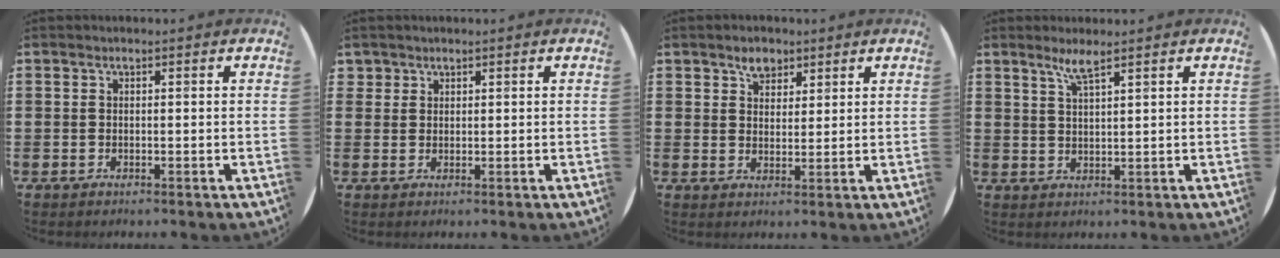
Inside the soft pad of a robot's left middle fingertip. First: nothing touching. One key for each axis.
{"total": 1.3, "fx": 1.1, "fy": 0.7, "fz": 0.1, "tx": 0.006, "ty": 0.000, "tz": 0.019}
{"total": 3.1, "fx": 2.4, "fy": 1.8, "fz": 0.8, "tx": -0.003, "ty": -0.002, "tz": 0.042}
{"total": 2.8, "fx": 2.3, "fy": 0.0, "fz": 1.7, "tx": -0.037, "ty": 0.001, "tz": 0.040}